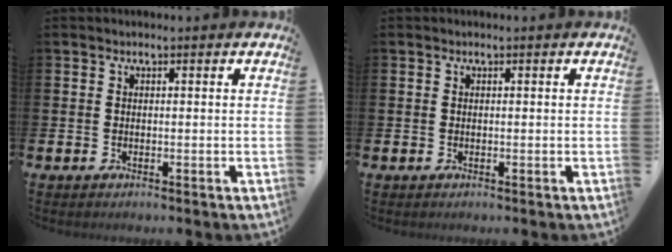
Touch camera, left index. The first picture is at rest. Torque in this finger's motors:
{"motor_torque": [0.00, 0.00, -0.02, 0.00]}